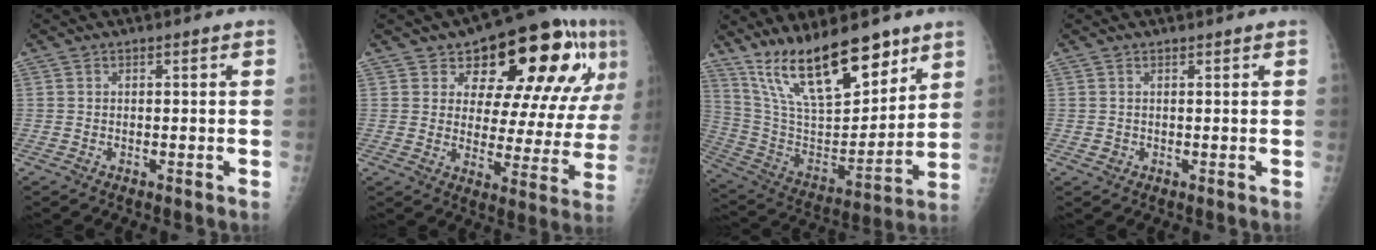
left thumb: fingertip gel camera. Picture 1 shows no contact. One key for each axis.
{"total": 21.5, "fx": 10.2, "fy": 10.1, "fz": 16.1, "tx": -0.173, "ty": -0.019, "tz": 0.146}
{"total": 21.7, "fx": 14.9, "fy": 7.7, "fz": 13.8, "tx": -0.197, "ty": -0.078, "tz": 0.275}
{"total": 0.9, "fx": 0.4, "fy": 0.7, "fz": 0.2, "tx": 0.006, "ty": 0.000, "tz": 0.006}